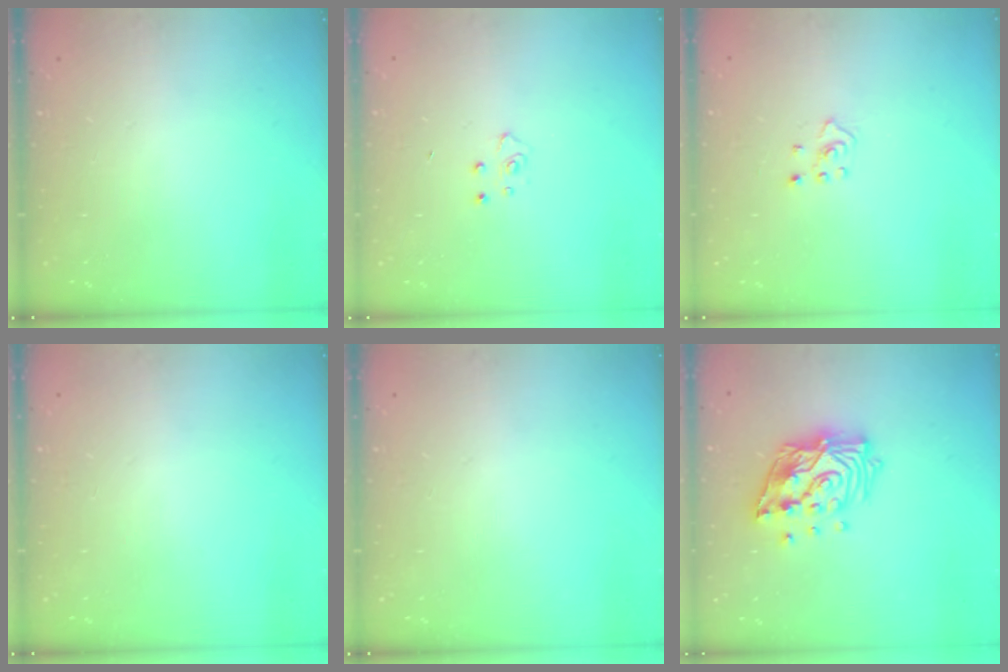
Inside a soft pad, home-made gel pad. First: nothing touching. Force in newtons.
{"total": 4.4, "press": 4.4, "slide": 0.3}
{"total": 2.4, "press": 2.4, "slide": 0.5}
{"total": 0.0}
{"total": 0.0}
{"total": 17.9, "press": 17.8, "slide": 2.1}